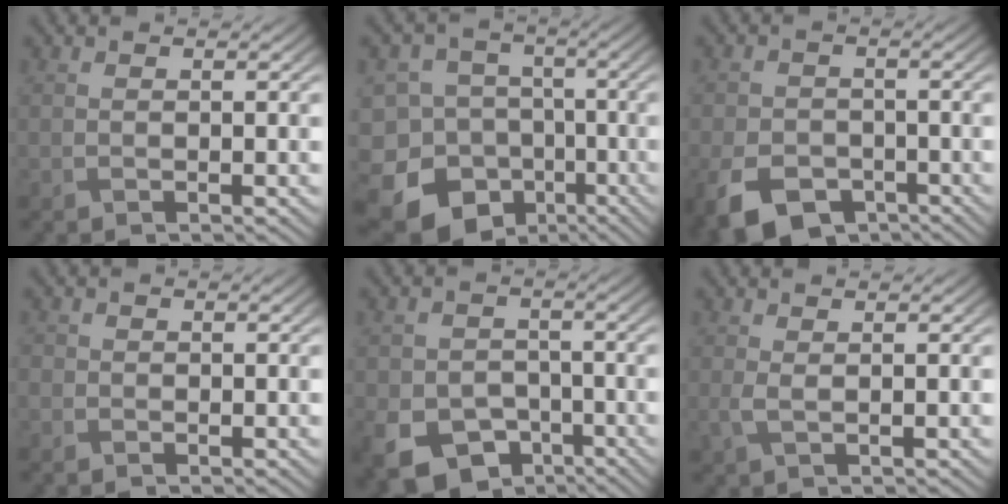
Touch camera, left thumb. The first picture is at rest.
{"total": 18.1, "force": [-10.5, 13.5, 5.8], "torque": [-0.163, -0.048, -0.167]}
{"total": 7.6, "force": [-4.2, 5.1, 3.8], "torque": [-0.089, -0.027, -0.070]}
{"total": 1.0, "force": [-0.3, 1.0, 0.1], "torque": [0.004, -0.006, -0.009]}
{"total": 9.6, "force": [-5.0, 7.0, 4.3], "torque": [-0.089, -0.034, -0.089]}
{"total": 1.6, "force": [0.2, 0.7, 1.4], "torque": [-0.039, -0.001, 0.005]}